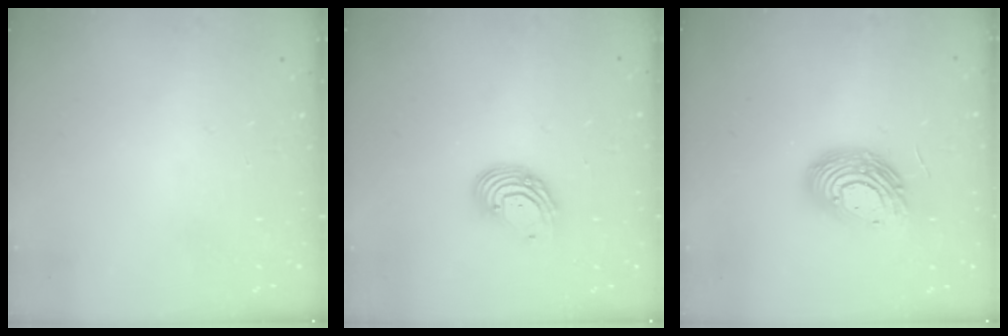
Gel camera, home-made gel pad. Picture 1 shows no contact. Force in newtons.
{"total": 8.3, "press": 8.2, "slide": 0.7}
{"total": 13.7, "press": 13.7, "slide": 0.5}